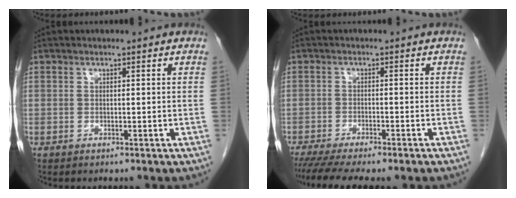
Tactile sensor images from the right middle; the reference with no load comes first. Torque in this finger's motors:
{"motor_torque": [0.89, -0.71, 0.18, 0.12]}